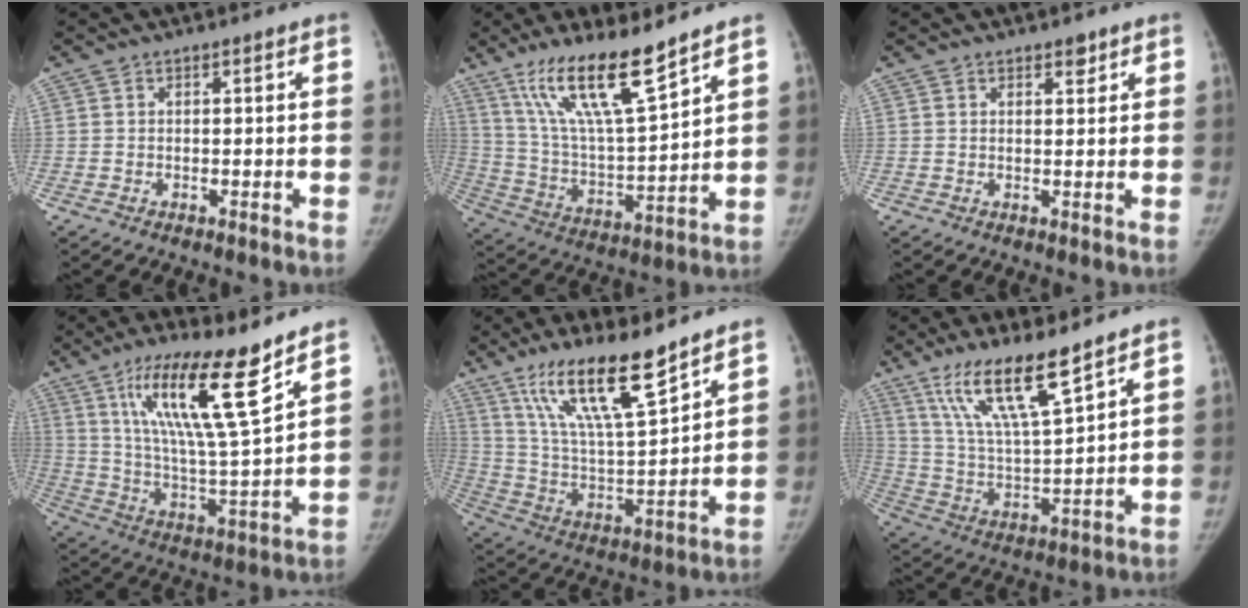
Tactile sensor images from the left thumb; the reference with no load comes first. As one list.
[{"total": 16.7, "force": [11.7, 2.7, 11.6], "torque": [-0.198, -0.065, 0.229]}, {"total": 1.8, "force": [1.3, 0.9, 1.0], "torque": [-0.002, -0.007, 0.016]}, {"total": 18.9, "force": [11.3, 2.3, 15.0], "torque": [-0.244, -0.065, 0.204]}, {"total": 17.6, "force": [12.2, 3.3, 12.2], "torque": [-0.203, -0.066, 0.234]}, {"total": 14.8, "force": [10.1, 2.3, 10.5], "torque": [-0.188, -0.058, 0.204]}]